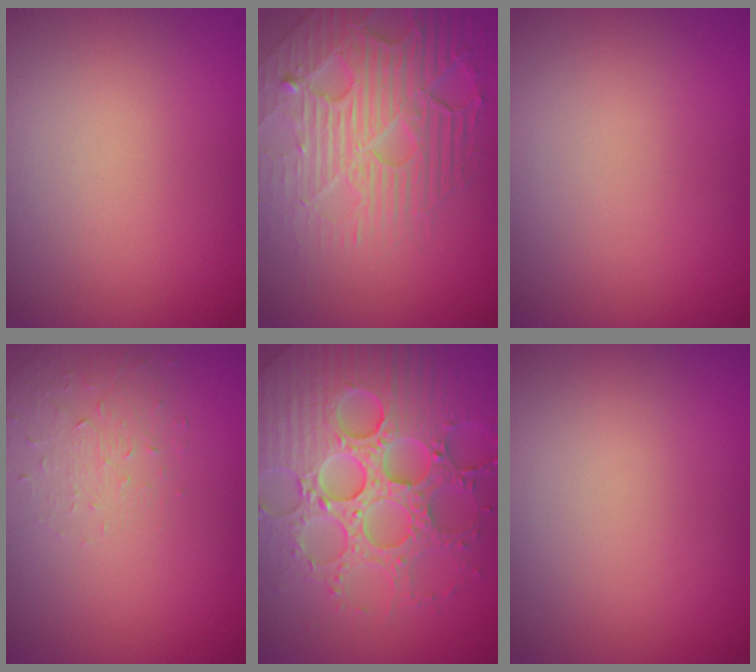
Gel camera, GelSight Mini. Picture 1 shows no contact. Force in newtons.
{"total": 7.6, "press": 5.4, "slide": 5.4}
{"total": 0.0}
{"total": 1.4, "press": 0.7, "slide": 1.2}
{"total": 8.1, "press": 7.9, "slide": 1.8}
{"total": 0.0}